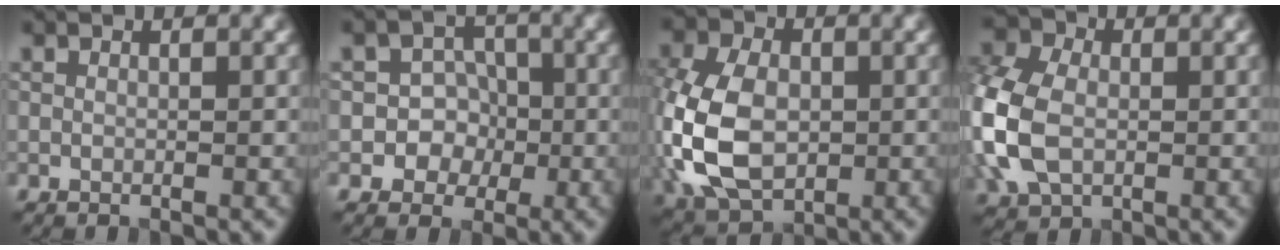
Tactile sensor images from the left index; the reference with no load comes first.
{"total": 4.1, "force": [-1.1, 3.8, 1.3], "torque": [0.014, 0.012, -0.037]}
{"total": 10.4, "force": [-1.3, 7.1, 7.5], "torque": [-0.183, -0.001, -0.037]}
{"total": 9.5, "force": [-0.9, 6.8, 6.6], "torque": [-0.178, -0.006, -0.017]}